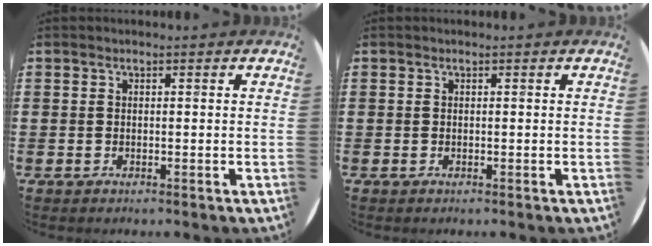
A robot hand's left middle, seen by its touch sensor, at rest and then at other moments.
{"total": 0.0}